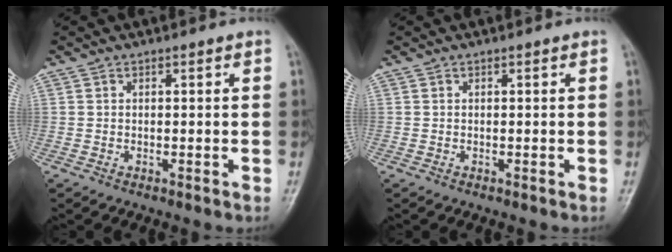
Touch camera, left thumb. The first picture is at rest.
{"total": 0.0}